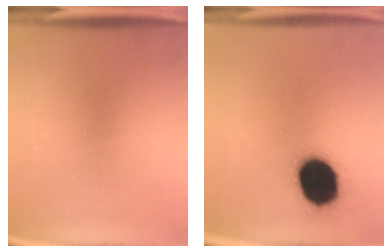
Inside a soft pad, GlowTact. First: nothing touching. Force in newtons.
{"total": 17.4}